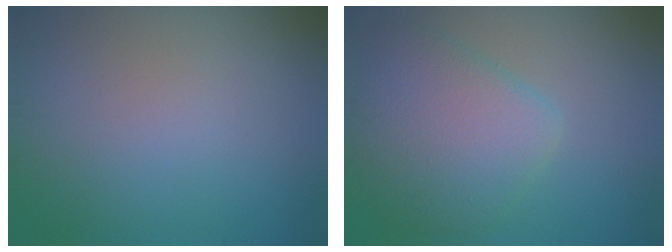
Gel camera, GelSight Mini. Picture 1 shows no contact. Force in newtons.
{"total": 5.7, "press": 5.7, "slide": 0.2}